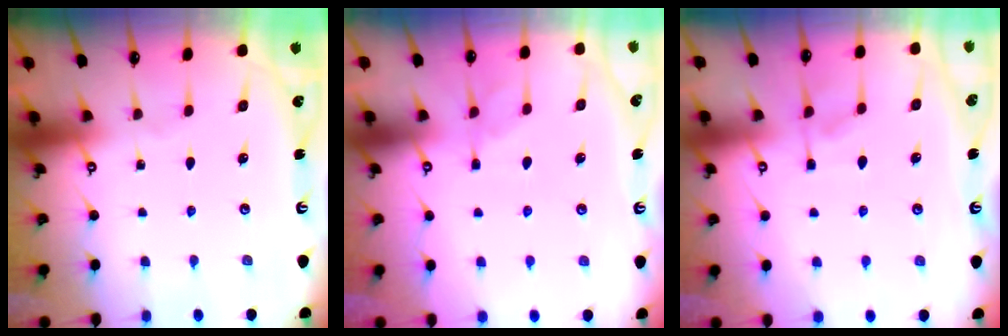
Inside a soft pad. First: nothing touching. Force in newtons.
{"total": 1.2, "press": 0.5, "slide": 1.1}
{"total": 1.2, "press": 0.1, "slide": 1.2}